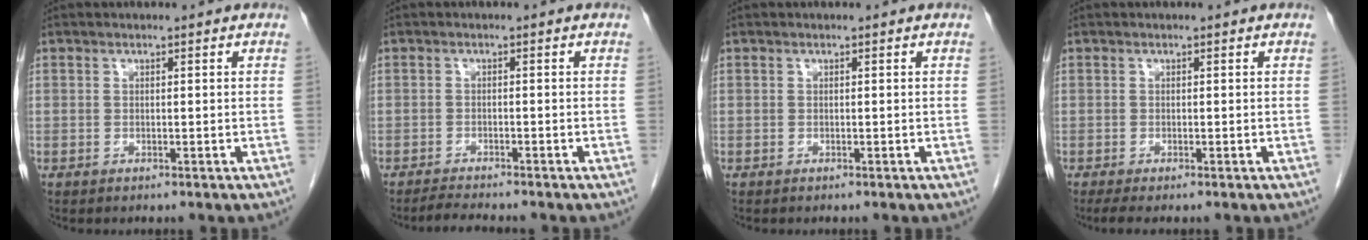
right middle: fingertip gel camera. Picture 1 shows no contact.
{"total": 3.0, "force": [-2.8, -0.2, 1.0], "torque": [-0.024, -0.013, -0.047]}
{"total": 0.0}
{"total": 1.8, "force": [-1.4, 0.1, 1.2], "torque": [-0.024, -0.007, -0.022]}